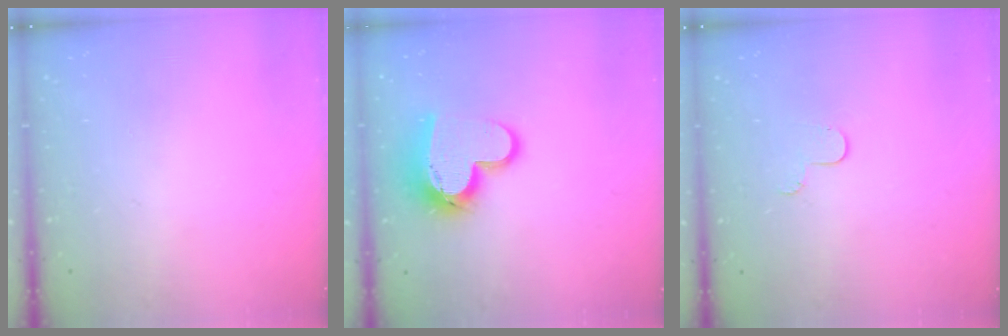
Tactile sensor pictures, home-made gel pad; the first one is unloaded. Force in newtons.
{"total": 15.0, "press": 15.0, "slide": 1.0}
{"total": 3.8, "press": 3.8, "slide": 0.4}